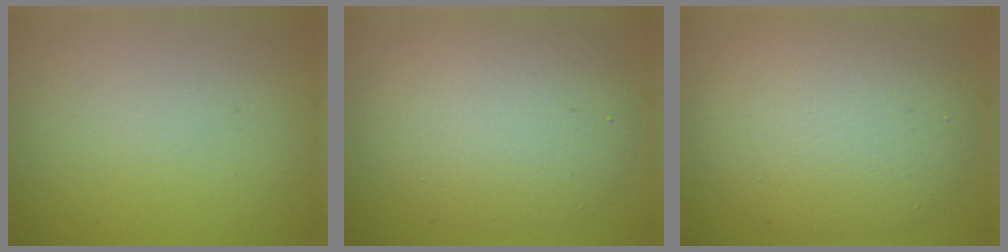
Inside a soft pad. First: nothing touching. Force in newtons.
{"total": 6.5, "press": 6.5, "slide": 0.6}
{"total": 8.5, "press": 8.5, "slide": 0.5}